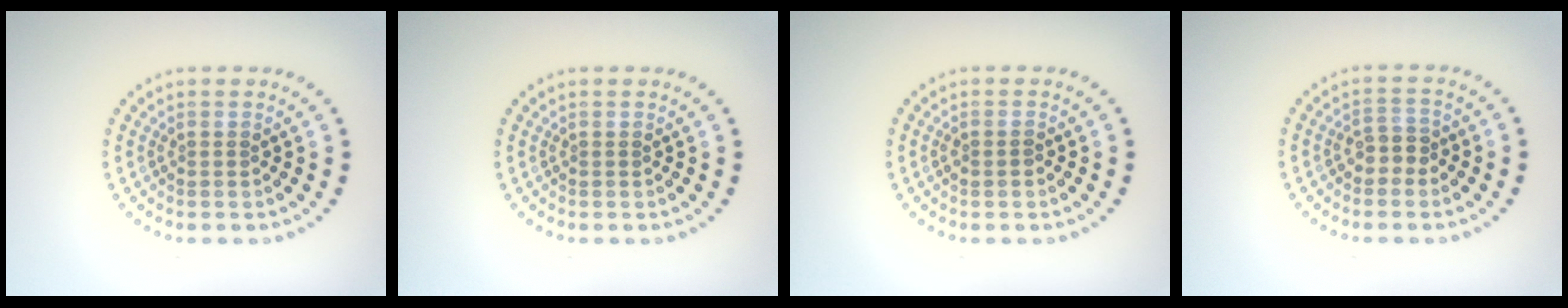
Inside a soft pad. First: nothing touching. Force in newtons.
{"total": 0.0}
{"total": 0.8, "press": 0.7, "slide": 0.2}
{"total": 1.9, "press": 1.7, "slide": 0.8}